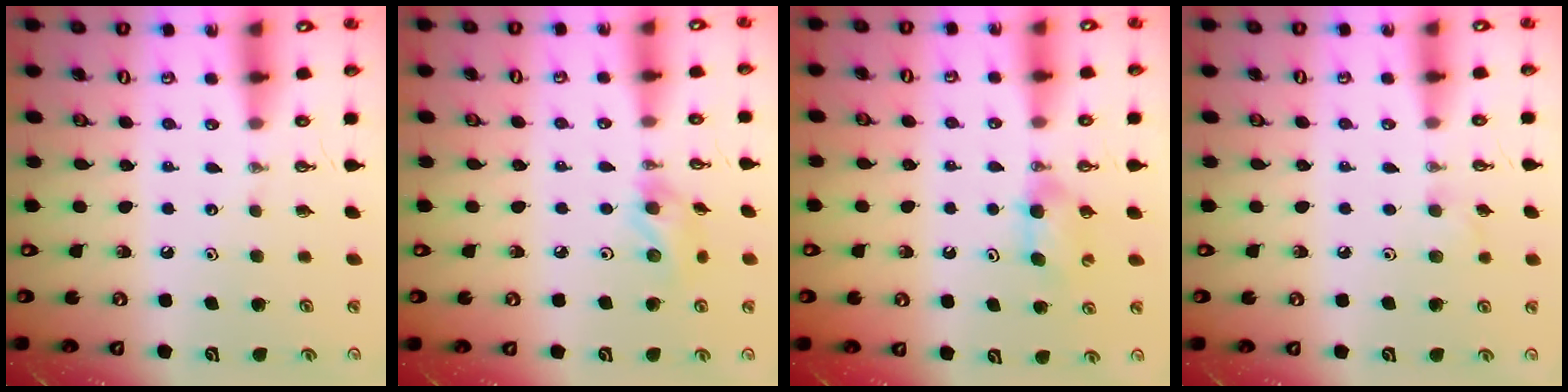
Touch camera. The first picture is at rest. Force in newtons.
{"total": 9.4, "press": 9.3, "slide": 1.1}
{"total": 5.9, "press": 2.9, "slide": 5.2}
{"total": 5.9, "press": 5.3, "slide": 2.6}